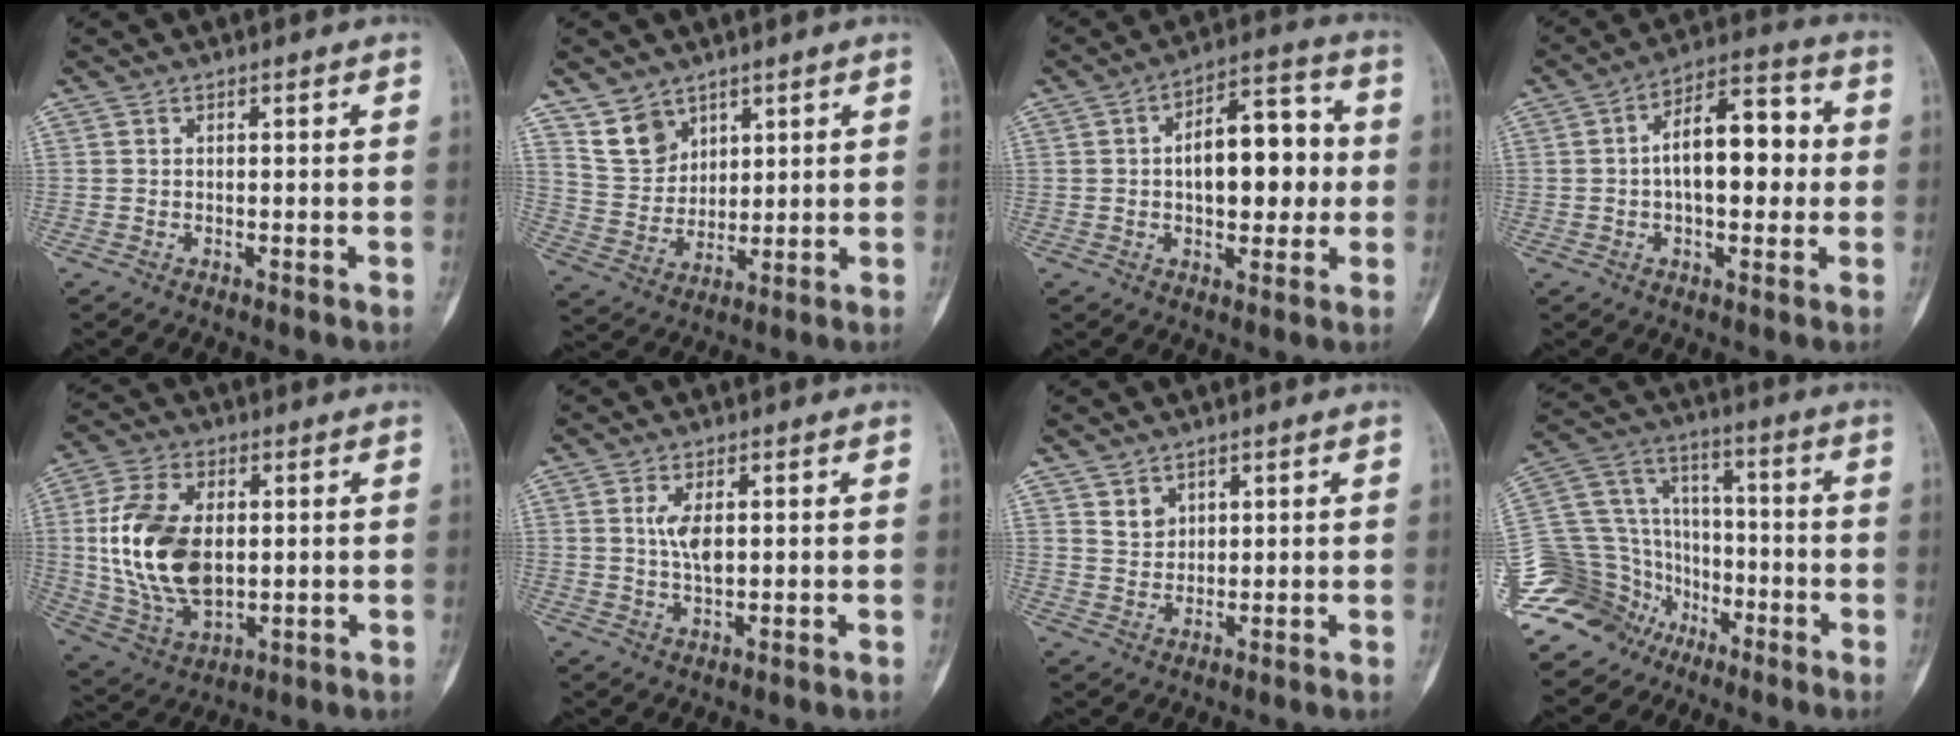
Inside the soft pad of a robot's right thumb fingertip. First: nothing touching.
{"total": 7.4, "force": [5.1, 5.0, 1.9], "torque": [-0.014, -0.031, 0.111]}
{"total": 13.8, "force": [0.4, 7.3, 11.7], "torque": [-0.137, 0.027, 0.001]}
{"total": 13.3, "force": [0.5, 6.7, 11.5], "torque": [-0.153, 0.034, 0.000]}
{"total": 17.4, "force": [1.1, 10.5, 13.9], "torque": [-0.260, -0.008, 0.031]}
{"total": 4.4, "force": [0.8, 1.9, 3.9], "torque": [-0.078, -0.008, 0.018]}
{"total": 3.0, "force": [1.9, 2.1, 1.0], "torque": [-0.003, -0.016, 0.039]}
{"total": 20.4, "force": [-12.7, 14.6, 6.5], "torque": [-0.128, 0.088, -0.229]}